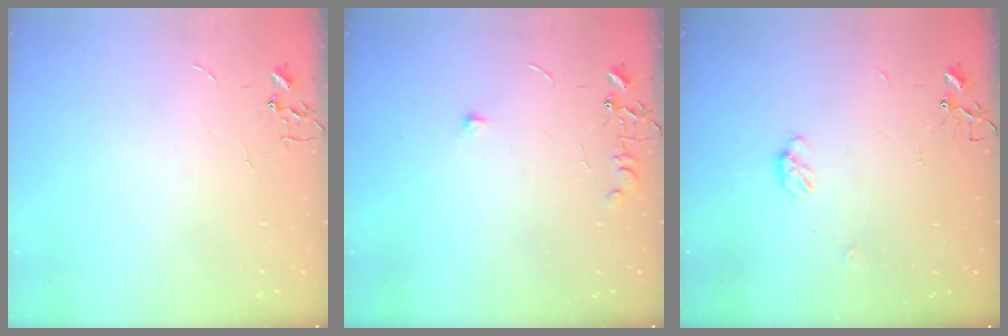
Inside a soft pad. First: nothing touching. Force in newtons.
{"total": 7.6, "press": 7.6, "slide": 0.7}
{"total": 4.1, "press": 4.0, "slide": 0.3}